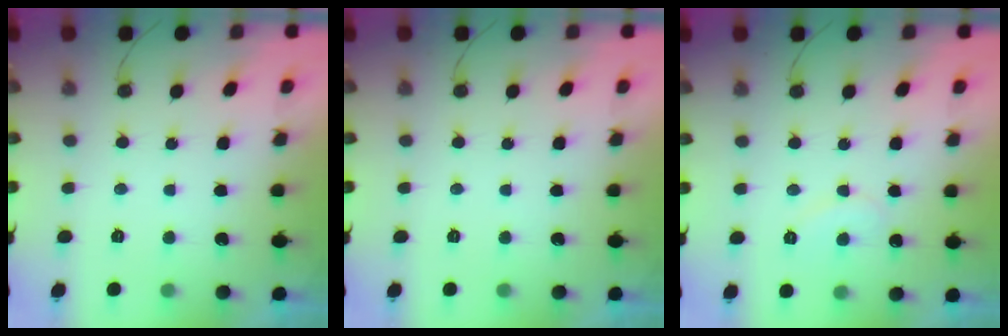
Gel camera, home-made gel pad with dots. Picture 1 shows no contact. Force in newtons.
{"total": 0.0}
{"total": 7.3, "press": 7.3, "slide": 0.5}